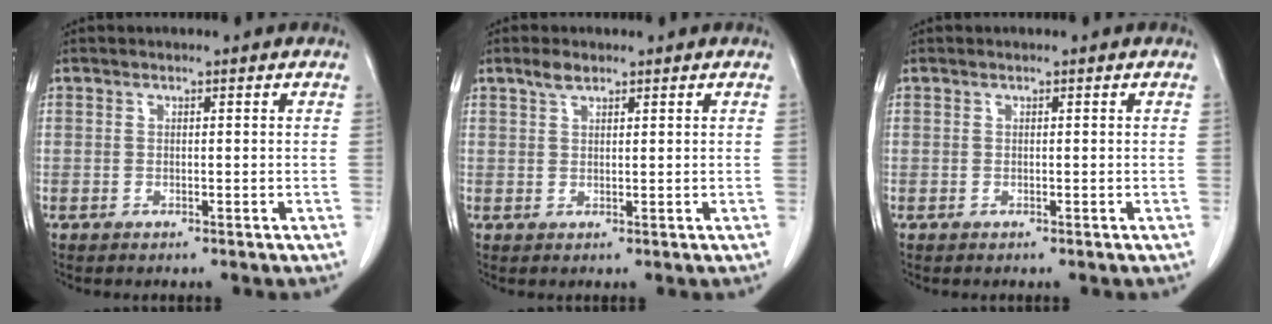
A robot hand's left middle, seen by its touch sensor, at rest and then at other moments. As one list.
[{"total": 2.1, "force": [1.5, 0.7, 1.1], "torque": [-0.026, 0.005, 0.030]}, {"total": 0.0}]